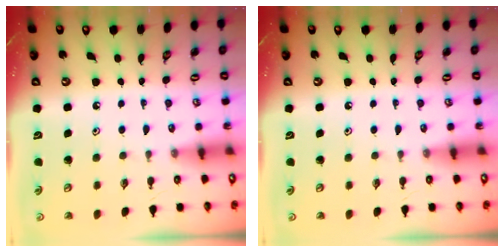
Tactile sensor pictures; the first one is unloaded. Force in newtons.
{"total": 0.0}